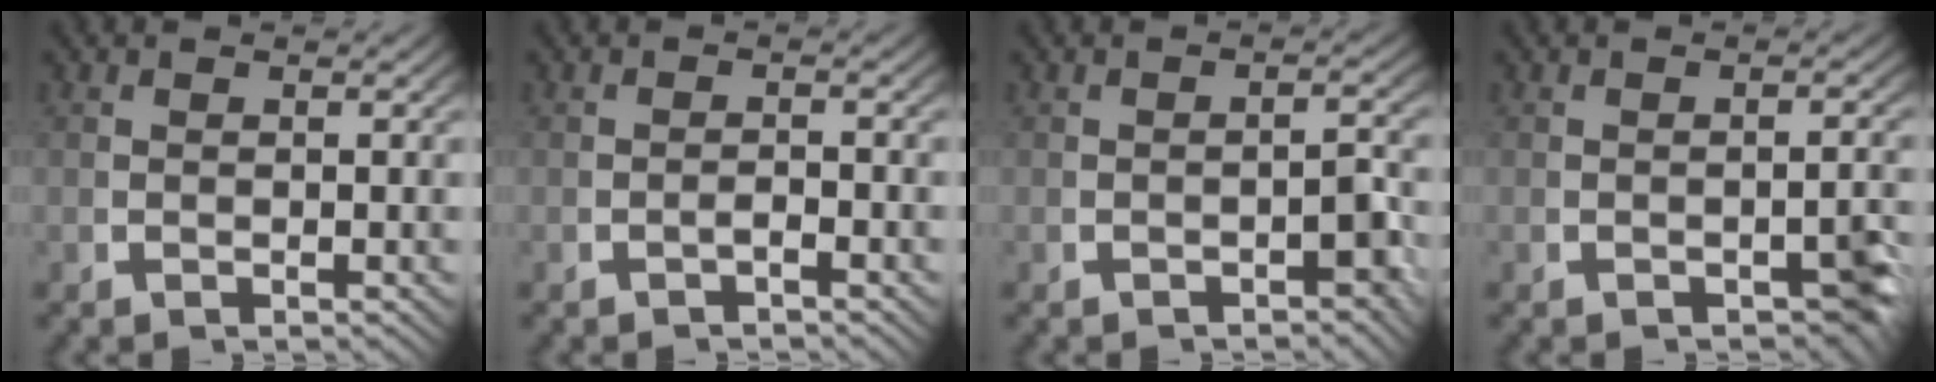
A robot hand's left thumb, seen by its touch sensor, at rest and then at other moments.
{"total": 1.1, "force": [-1.0, 0.3, 0.3], "torque": [-0.010, -0.001, -0.017]}
{"total": 2.1, "force": [-1.5, 0.6, 1.3], "torque": [-0.020, -0.003, -0.020]}
{"total": 1.9, "force": [-1.2, 0.6, 1.4], "torque": [-0.017, 0.000, -0.017]}